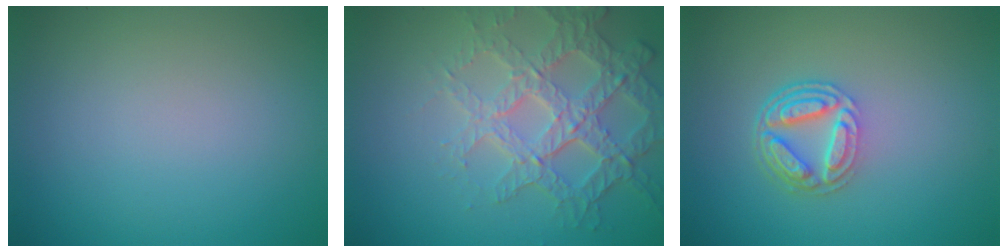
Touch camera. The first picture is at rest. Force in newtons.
{"total": 5.0, "press": 4.5, "slide": 2.3}
{"total": 4.4, "press": 3.3, "slide": 2.9}